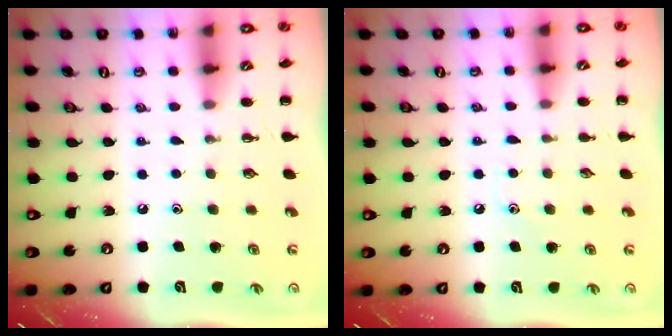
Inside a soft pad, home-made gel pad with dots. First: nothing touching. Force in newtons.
{"total": 5.7, "press": 5.3, "slide": 2.0}